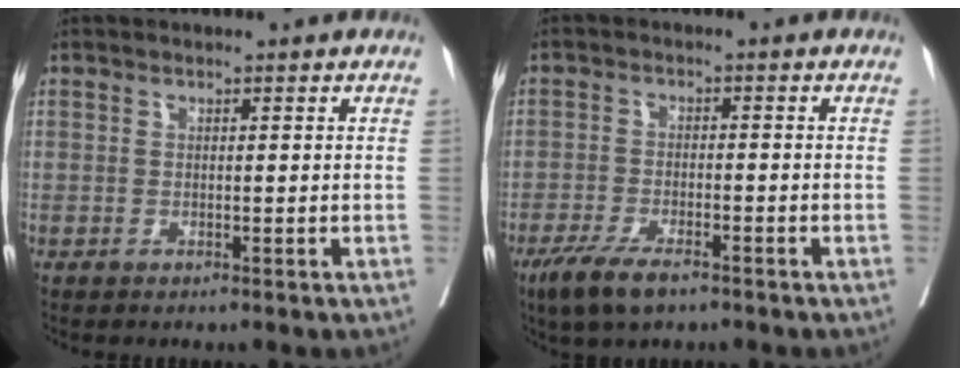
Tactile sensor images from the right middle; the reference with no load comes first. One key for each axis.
{"total": 6.4, "fx": -4.5, "fy": 1.7, "fz": 4.2, "tx": -0.082, "ty": -0.012, "tz": -0.079}